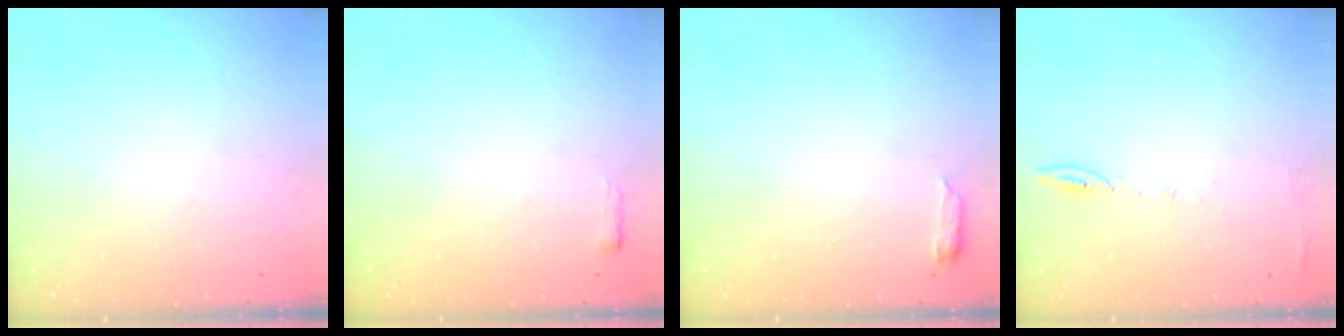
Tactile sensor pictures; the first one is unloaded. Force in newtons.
{"total": 2.4, "press": 2.4, "slide": 0.4}
{"total": 2.6, "press": 2.6, "slide": 0.5}
{"total": 5.8, "press": 5.7, "slide": 0.9}